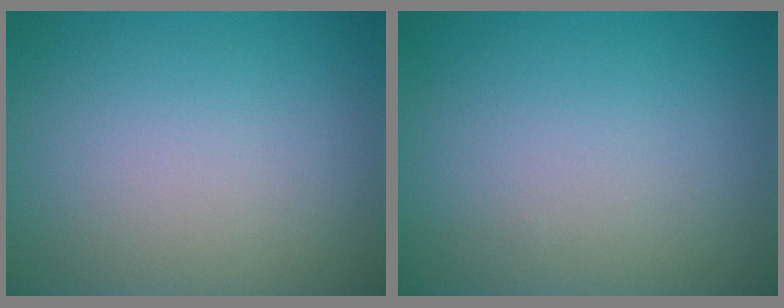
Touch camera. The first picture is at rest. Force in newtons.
{"total": 0.0}